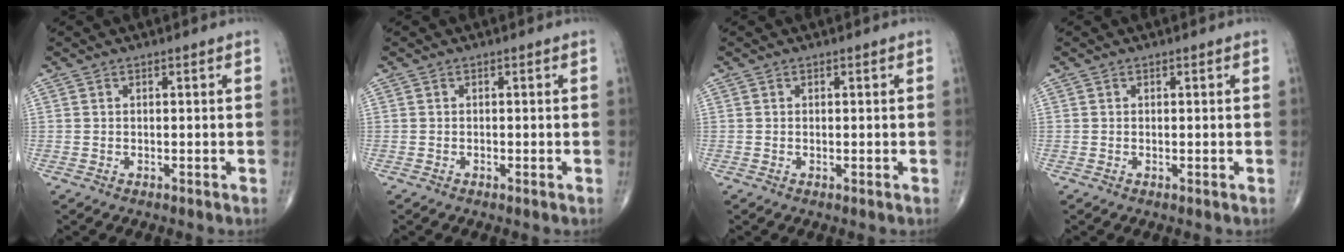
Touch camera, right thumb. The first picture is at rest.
{"total": 0.0}
{"total": 0.0}
{"total": 0.0}